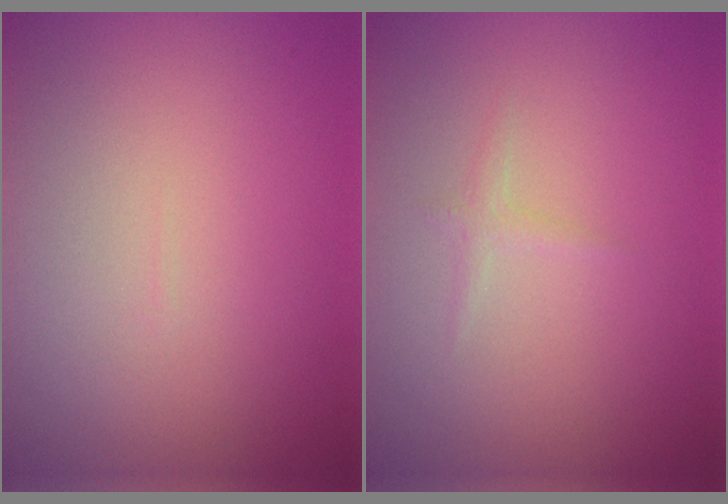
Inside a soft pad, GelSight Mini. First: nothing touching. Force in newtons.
{"total": 0.8, "press": 0.8, "slide": 0.0}